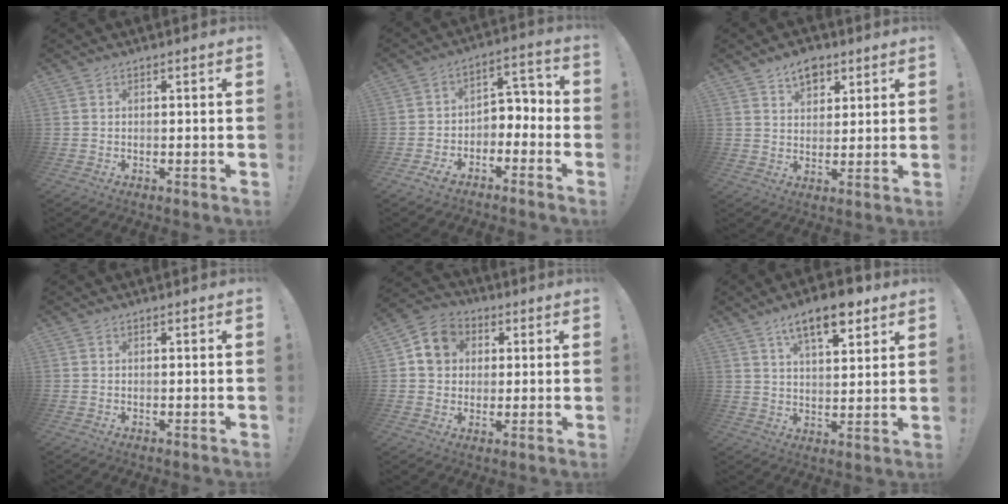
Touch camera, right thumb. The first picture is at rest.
{"total": 6.7, "force": [-4.5, 4.4, 2.3], "torque": [-0.027, 0.028, -0.078]}
{"total": 7.5, "force": [4.8, 4.9, 3.0], "torque": [-0.039, -0.024, 0.086]}
{"total": 0.0}
{"total": 9.0, "force": [2.5, 8.1, 2.9], "torque": [-0.030, -0.008, 0.051]}
{"total": 12.3, "force": [7.8, 4.5, 8.5], "torque": [-0.128, -0.033, 0.132]}